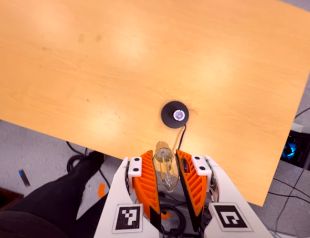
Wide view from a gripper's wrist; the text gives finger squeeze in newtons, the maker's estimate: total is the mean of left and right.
{"total": 10.3, "left": 10.5, "right": 10.2}